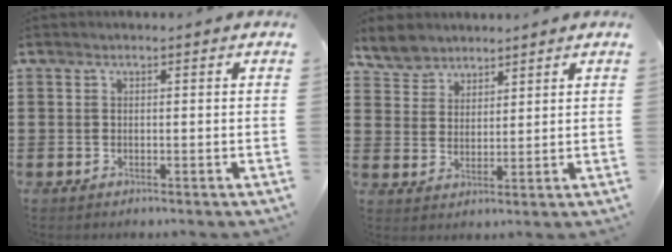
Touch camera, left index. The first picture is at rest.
{"total": 4.6, "force": [4.0, 2.2, 0.2], "torque": [-0.027, -0.005, 0.076]}